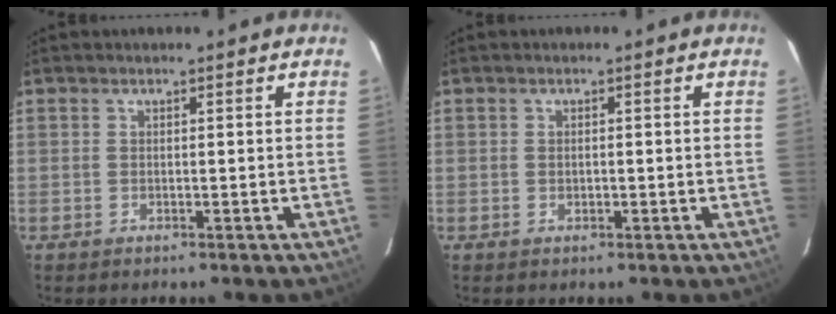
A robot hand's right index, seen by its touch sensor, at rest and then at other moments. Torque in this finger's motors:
{"motor_torque": [-0.13, 0.07, -0.04, 0.00]}